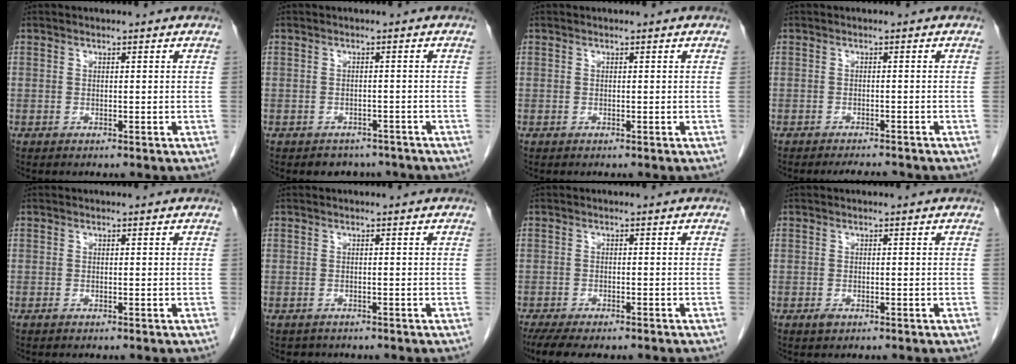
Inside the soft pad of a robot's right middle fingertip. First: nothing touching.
{"total": 3.9, "force": [-3.3, 2.0, 0.1], "torque": [-0.002, 0.006, -0.042]}
{"total": 0.0}
{"total": 3.1, "force": [-3.0, 0.3, 0.9], "torque": [-0.016, -0.009, -0.041]}
{"total": 0.0}
{"total": 1.3, "force": [-1.1, 0.7, -0.1], "torque": [-0.013, -0.002, -0.015]}
{"total": 7.7, "force": [-6.0, 2.1, 4.3], "torque": [-0.068, -0.014, -0.090]}
{"total": 0.9, "force": [-0.5, 0.5, 0.6], "torque": [-0.010, 0.000, -0.003]}